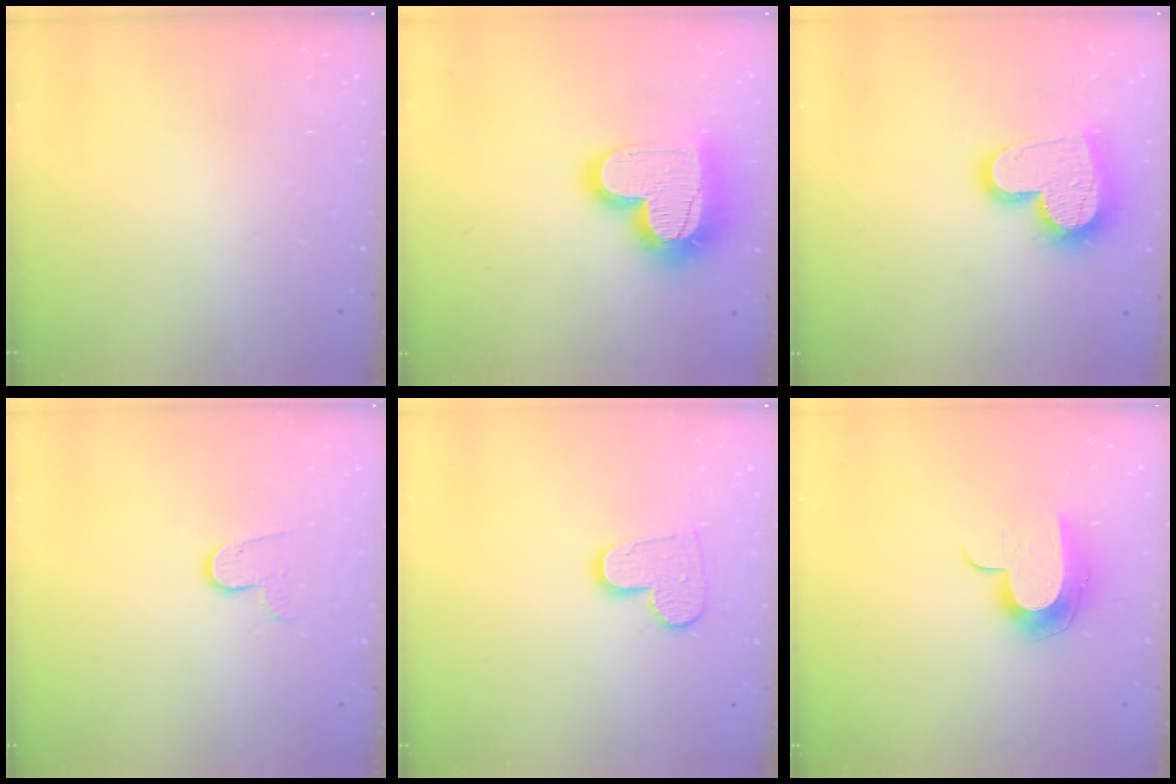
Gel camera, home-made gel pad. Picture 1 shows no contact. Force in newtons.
{"total": 21.1, "press": 21.1, "slide": 1.5}
{"total": 16.4, "press": 16.3, "slide": 1.2}
{"total": 7.2, "press": 7.2, "slide": 0.3}
{"total": 9.7, "press": 9.7, "slide": 0.5}
{"total": 11.6, "press": 11.6, "slide": 0.8}